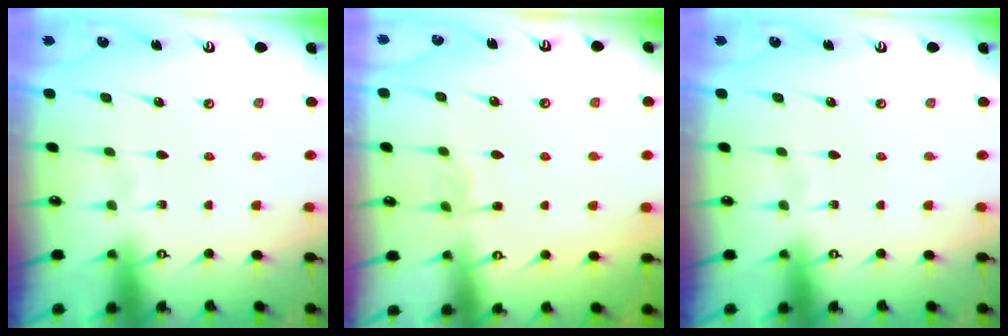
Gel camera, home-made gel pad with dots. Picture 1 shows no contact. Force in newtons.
{"total": 3.4, "press": 3.3, "slide": 0.6}
{"total": 0.0}